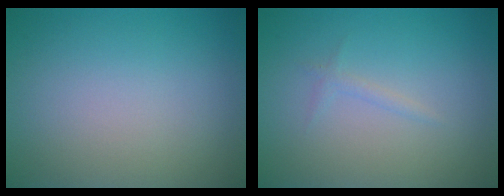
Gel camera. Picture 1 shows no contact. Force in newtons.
{"total": 0.7, "press": 0.7, "slide": 0.1}